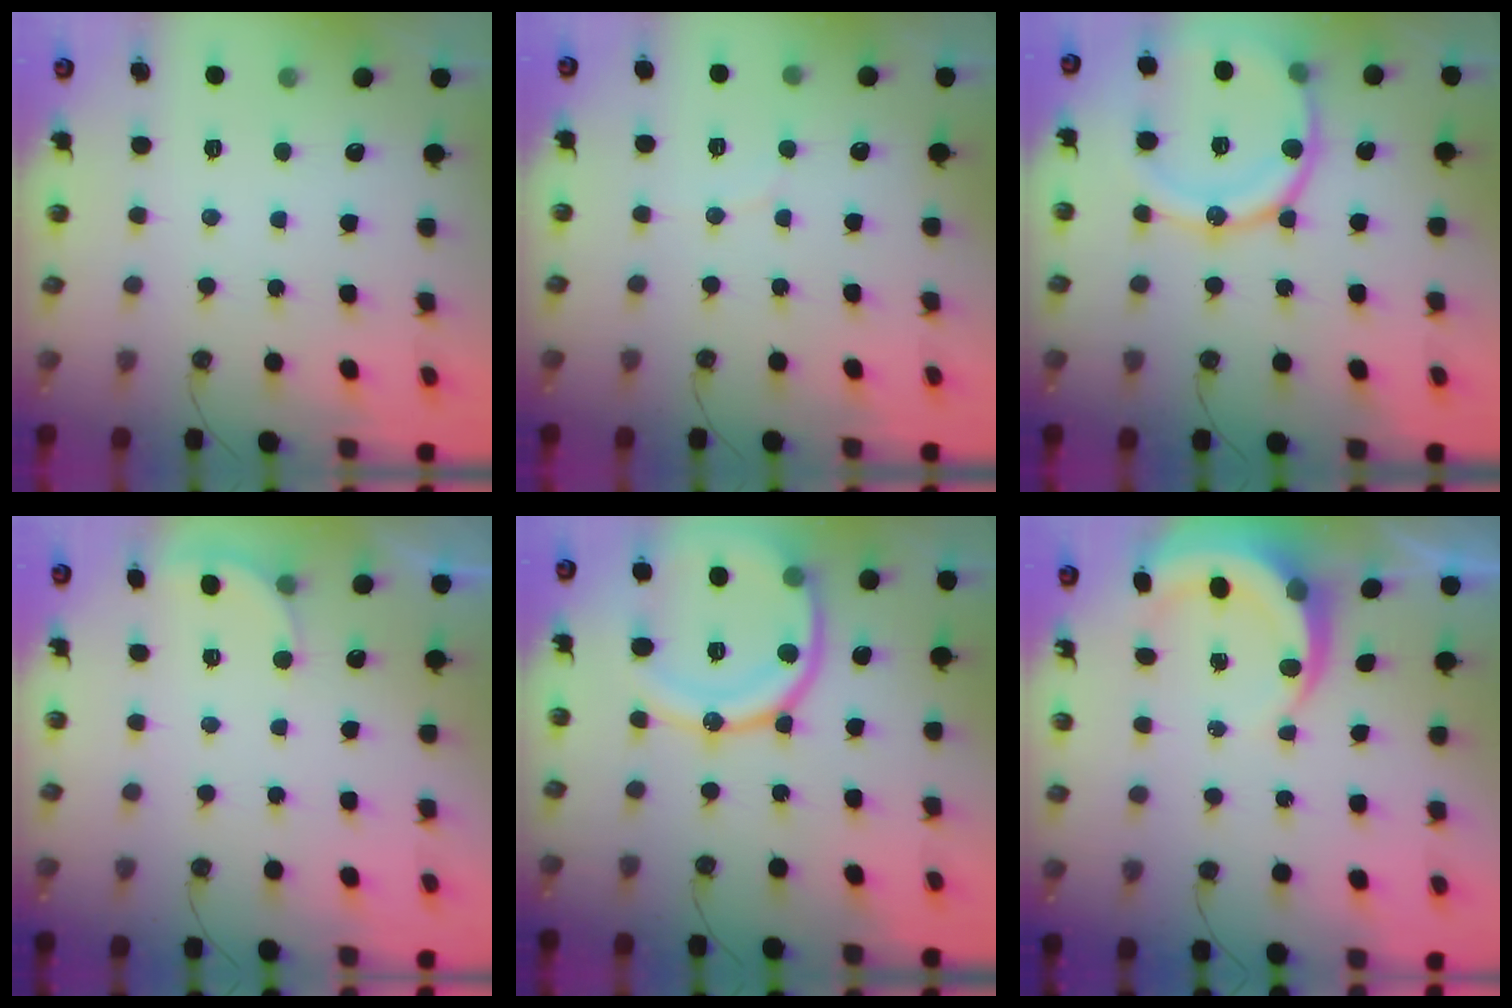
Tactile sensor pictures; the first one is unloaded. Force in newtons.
{"total": 3.9, "press": 3.9, "slide": 0.6}
{"total": 18.8, "press": 18.4, "slide": 3.4}
{"total": 2.1, "press": 2.0, "slide": 0.6}
{"total": 20.3, "press": 20.2, "slide": 2.3}
{"total": 6.5, "press": 6.5, "slide": 0.9}